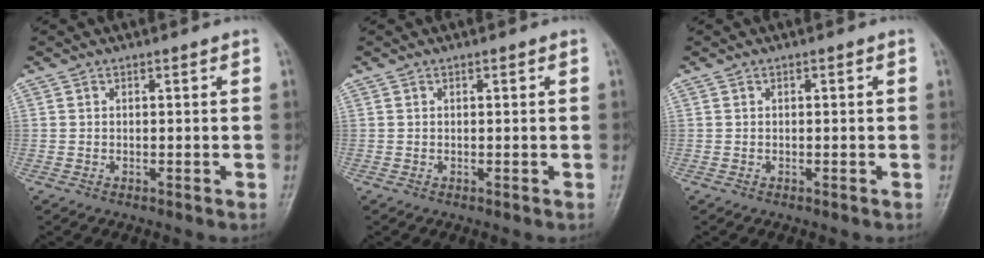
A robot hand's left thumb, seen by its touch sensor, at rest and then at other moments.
{"total": 0.0}
{"total": 0.0}